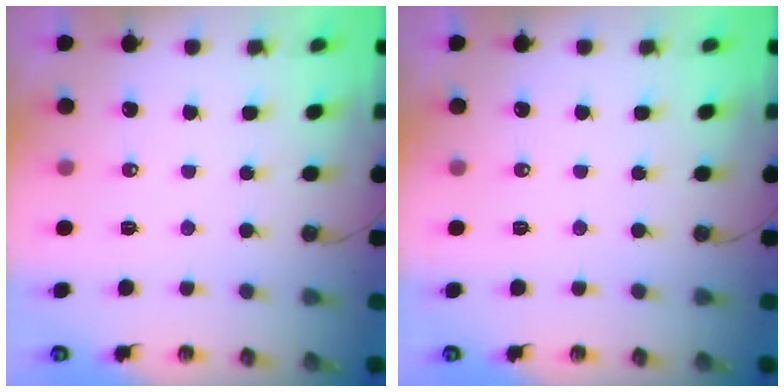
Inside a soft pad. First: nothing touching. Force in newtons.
{"total": 0.0}